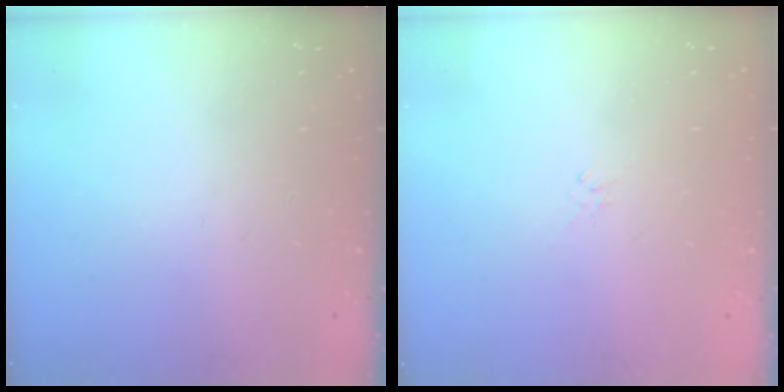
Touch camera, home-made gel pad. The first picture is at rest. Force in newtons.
{"total": 0.7, "press": 0.5, "slide": 0.4}